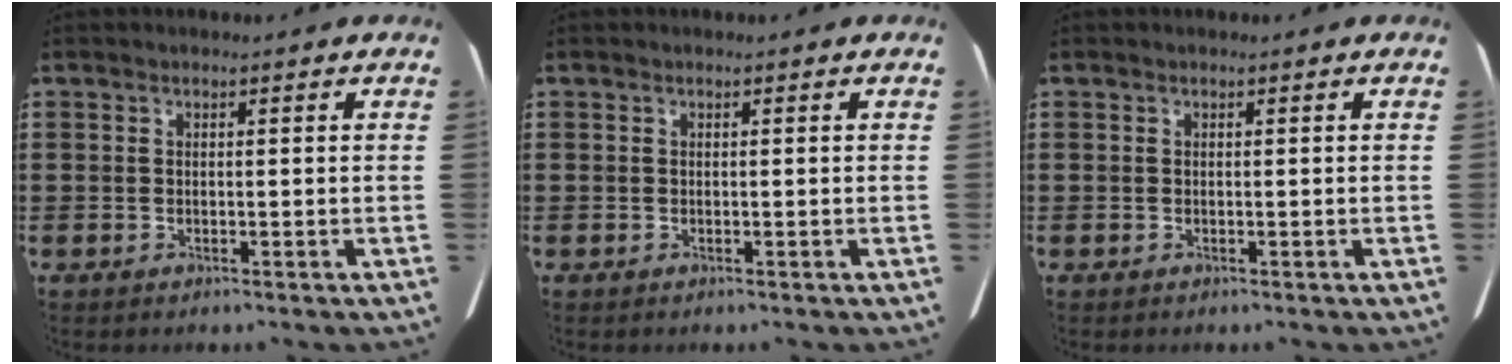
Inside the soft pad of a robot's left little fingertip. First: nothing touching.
{"total": 0.0}
{"total": 0.0}